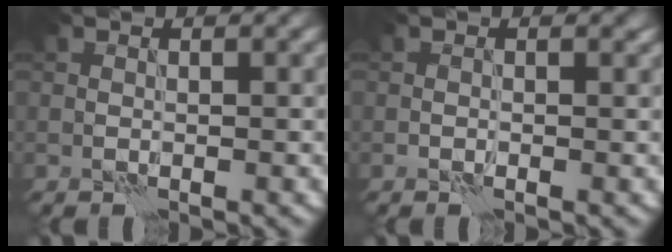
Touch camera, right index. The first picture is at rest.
{"total": 0.6, "force": [0.0, 0.4, 0.4], "torque": [-0.003, -0.004, -0.001]}